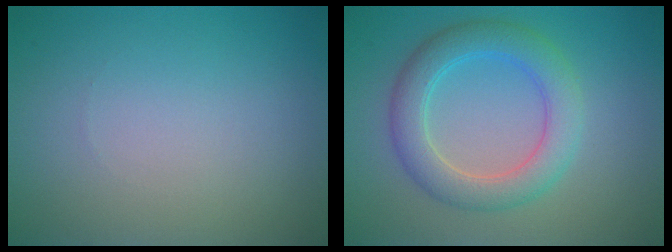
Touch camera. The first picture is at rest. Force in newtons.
{"total": 4.7, "press": 4.7, "slide": 0.0}